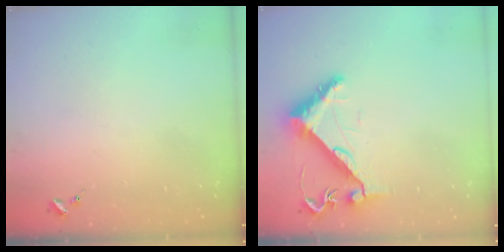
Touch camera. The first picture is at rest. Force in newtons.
{"total": 8.4, "press": 8.4, "slide": 0.4}